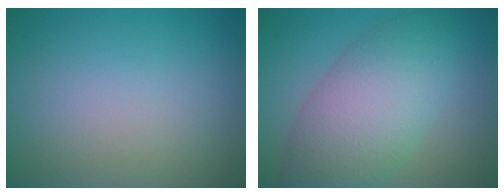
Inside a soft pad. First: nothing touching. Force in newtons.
{"total": 7.9, "press": 7.9, "slide": 0.2}